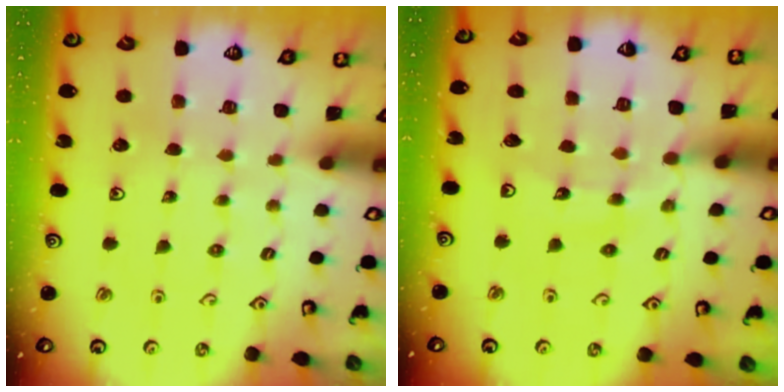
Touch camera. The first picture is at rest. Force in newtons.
{"total": 11.5, "press": 11.4, "slide": 1.3}